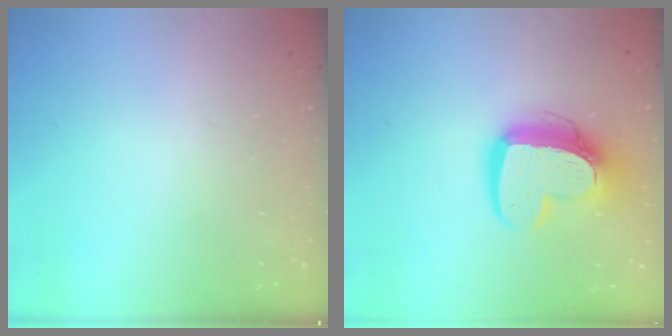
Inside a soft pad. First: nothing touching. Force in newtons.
{"total": 14.4, "press": 14.3, "slide": 1.3}